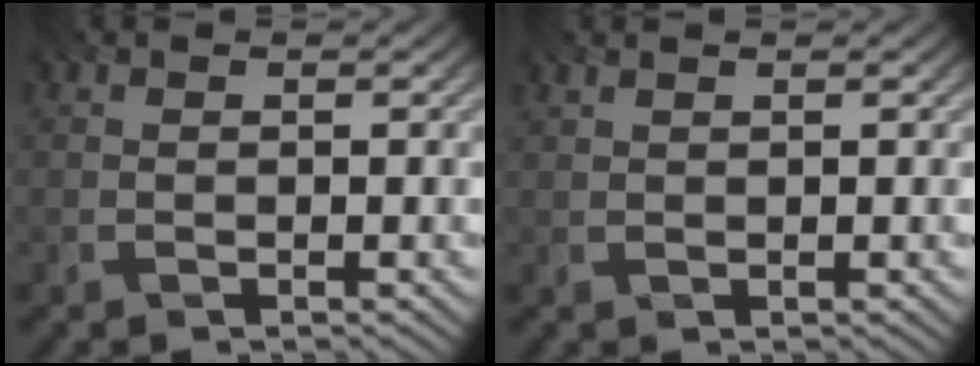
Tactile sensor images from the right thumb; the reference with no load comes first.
{"total": 0.9, "force": [0.8, 0.1, 0.4], "torque": [-0.003, -0.002, 0.012]}